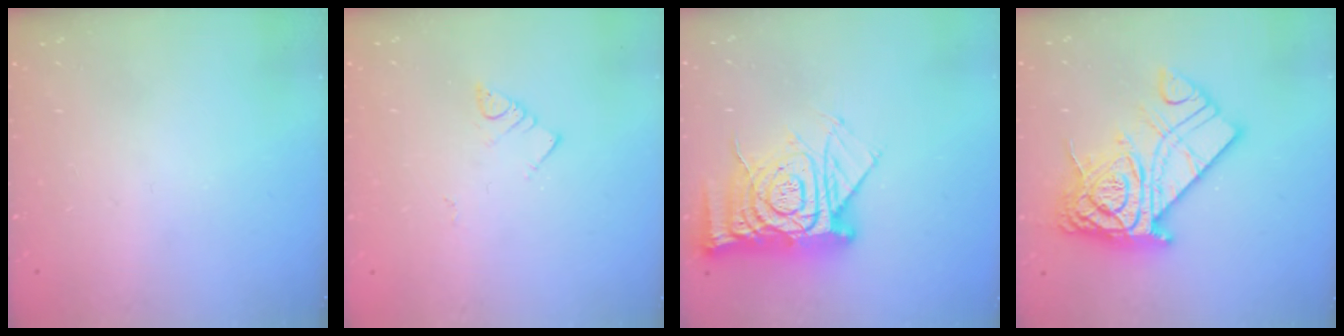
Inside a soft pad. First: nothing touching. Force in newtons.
{"total": 2.9, "press": 2.9, "slide": 0.3}
{"total": 17.2, "press": 17.2, "slide": 1.7}
{"total": 19.9, "press": 19.8, "slide": 2.2}